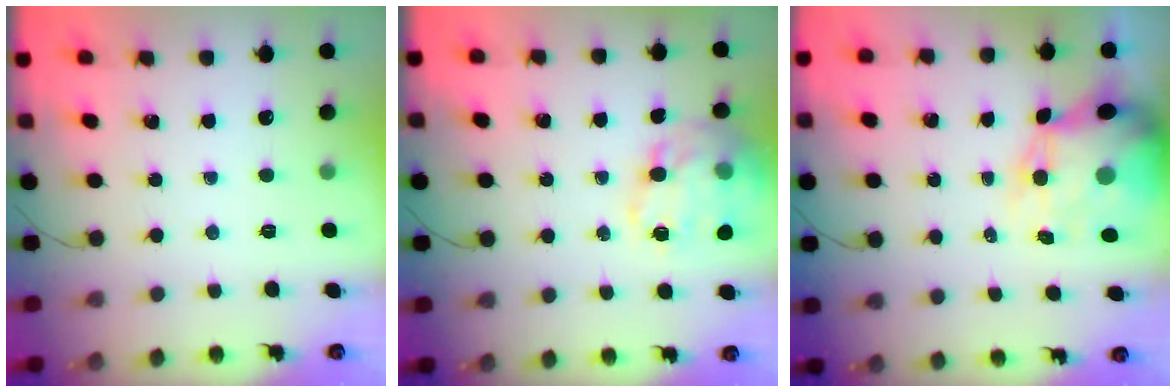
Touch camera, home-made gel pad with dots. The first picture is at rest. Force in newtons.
{"total": 18.4, "press": 18.2, "slide": 2.5}
{"total": 10.6, "press": 10.1, "slide": 3.2}